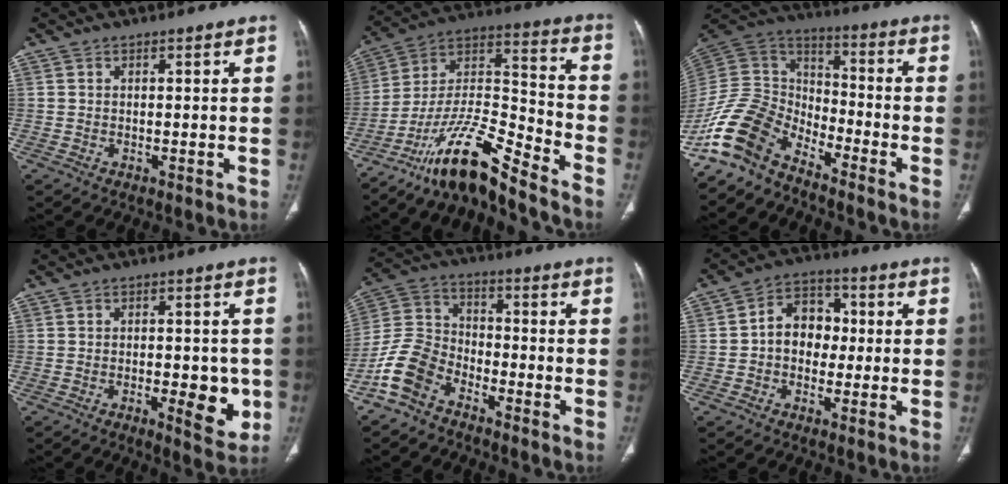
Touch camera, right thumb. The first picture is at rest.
{"total": 16.2, "force": [-13.1, 2.4, 9.2], "torque": [-0.171, 0.098, -0.239]}
{"total": 14.0, "force": [-10.9, 6.8, 5.7], "torque": [-0.108, 0.090, -0.224]}
{"total": 7.8, "force": [-2.1, 3.1, 6.8], "torque": [-0.070, 0.001, -0.021]}
{"total": 9.9, "force": [-6.8, 5.9, 4.2], "torque": [-0.087, 0.050, -0.147]}
{"total": 8.8, "force": [-0.3, 6.9, 5.4], "torque": [-0.050, 0.028, -0.017]}